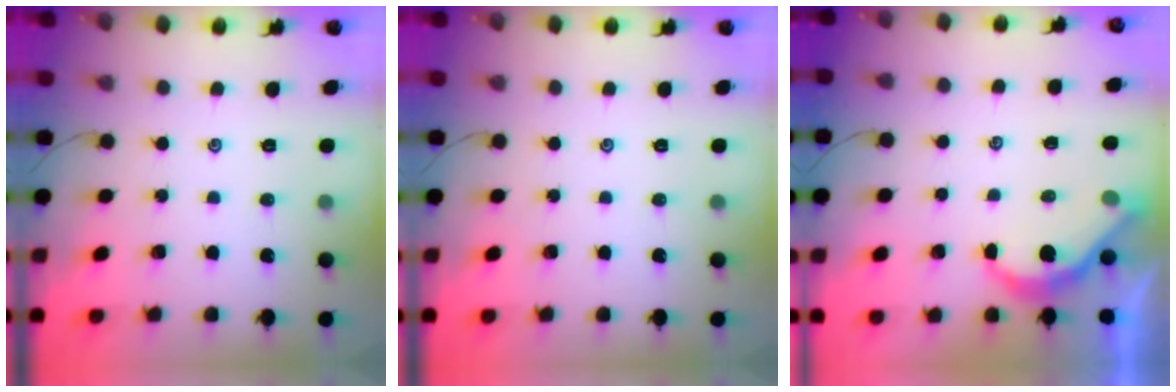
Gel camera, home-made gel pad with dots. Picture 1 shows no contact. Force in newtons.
{"total": 0.0}
{"total": 4.9, "press": 4.9, "slide": 0.2}